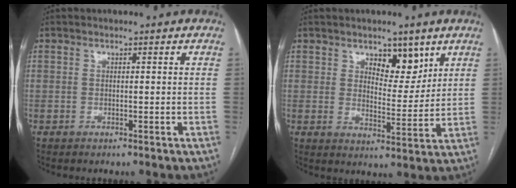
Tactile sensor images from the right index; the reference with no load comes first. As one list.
[{"total": 6.4, "force": [4.0, 3.1, 4.0], "torque": [-0.053, -0.006, 0.064]}]